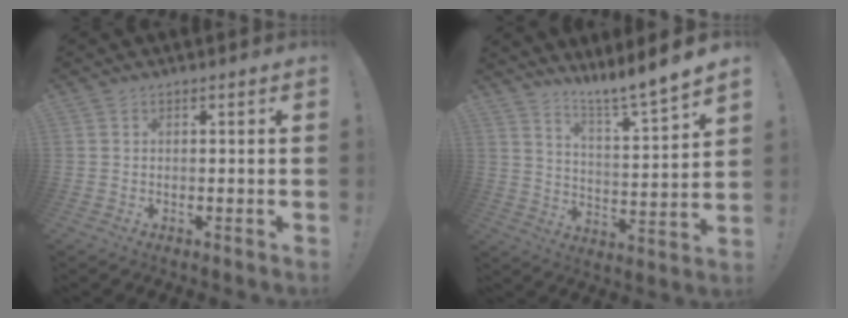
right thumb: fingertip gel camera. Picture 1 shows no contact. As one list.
[{"total": 8.6, "force": [7.6, -1.1, 3.8], "torque": [-0.063, -0.079, 0.122]}]